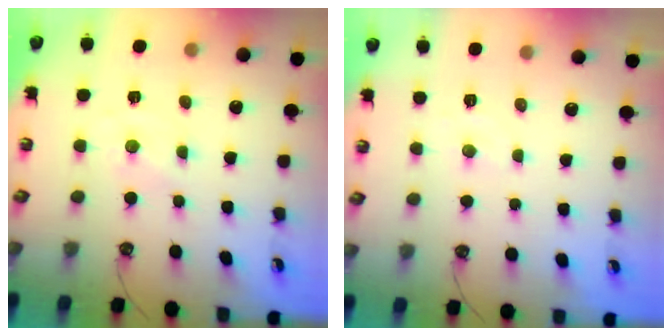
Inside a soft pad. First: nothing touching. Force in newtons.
{"total": 5.6, "press": 5.6, "slide": 0.6}